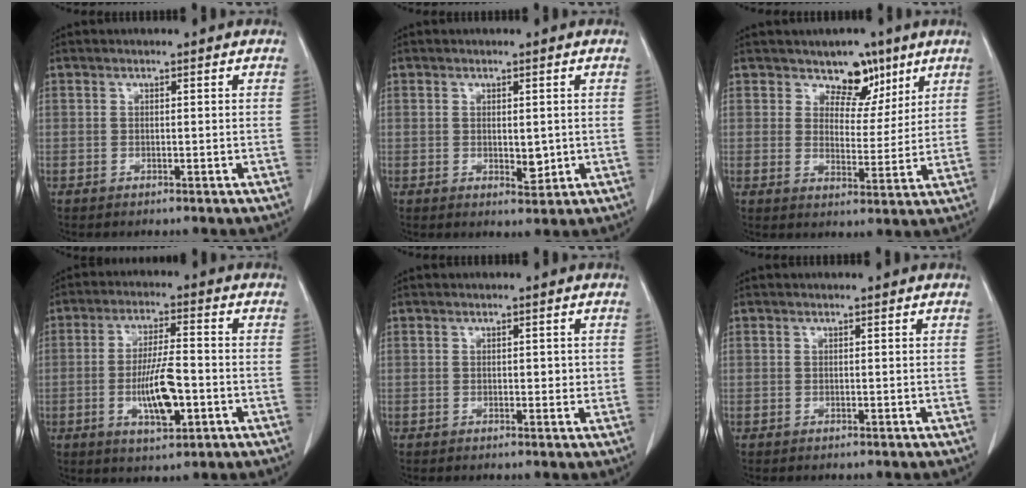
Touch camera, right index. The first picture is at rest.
{"total": 2.8, "force": [-0.1, 1.5, 2.3], "torque": [-0.036, -0.006, 0.006]}
{"total": 6.1, "force": [4.3, 3.8, 2.2], "torque": [-0.017, -0.004, 0.067]}
{"total": 8.8, "force": [-2.4, 2.1, 8.2], "torque": [-0.156, -0.001, -0.038]}
{"total": 1.8, "force": [0.1, 1.1, 1.4], "torque": [-0.016, 0.000, 0.002]}
{"total": 0.0}